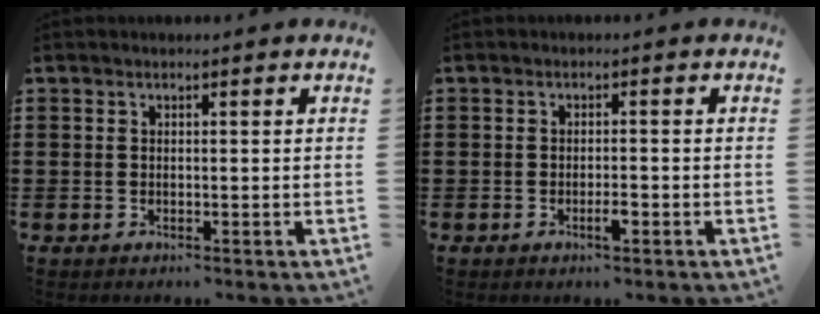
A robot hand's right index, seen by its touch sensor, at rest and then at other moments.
{"total": 2.0, "force": [-1.0, 0.5, 1.7], "torque": [-0.029, 0.001, -0.018]}